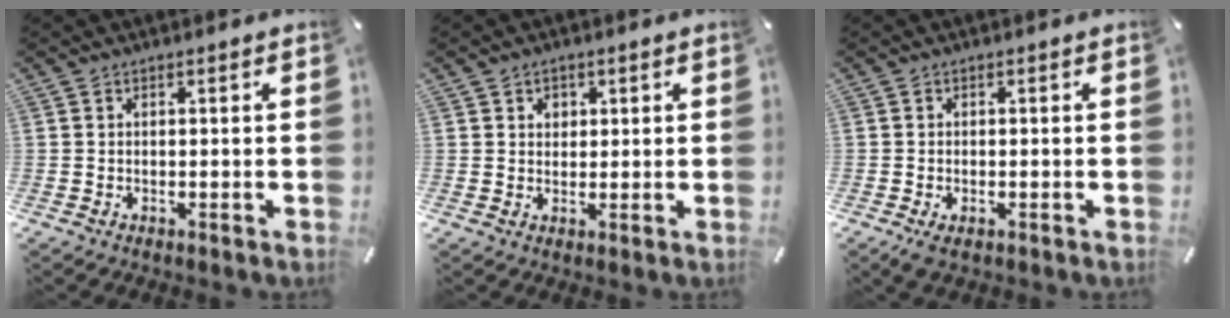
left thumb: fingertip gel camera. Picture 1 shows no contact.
{"total": 2.4, "force": [1.0, 2.1, 0.6], "torque": [0.002, -0.002, 0.013]}
{"total": 1.6, "force": [-0.6, 0.7, 1.2], "torque": [-0.020, 0.001, -0.010]}